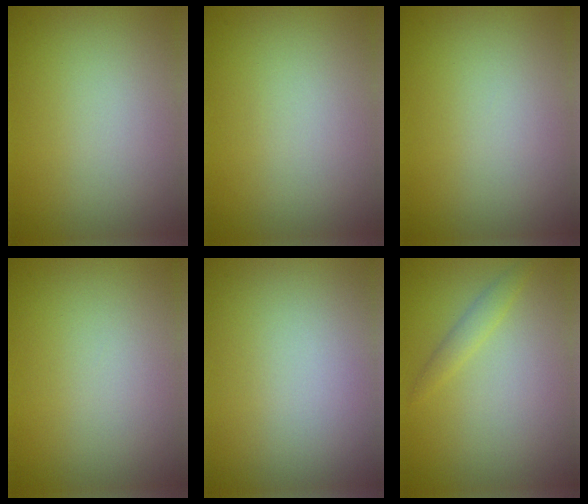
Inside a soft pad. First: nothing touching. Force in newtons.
{"total": 0.0}
{"total": 0.0}
{"total": 0.0}
{"total": 0.0}
{"total": 1.3, "press": 1.3, "slide": 0.0}